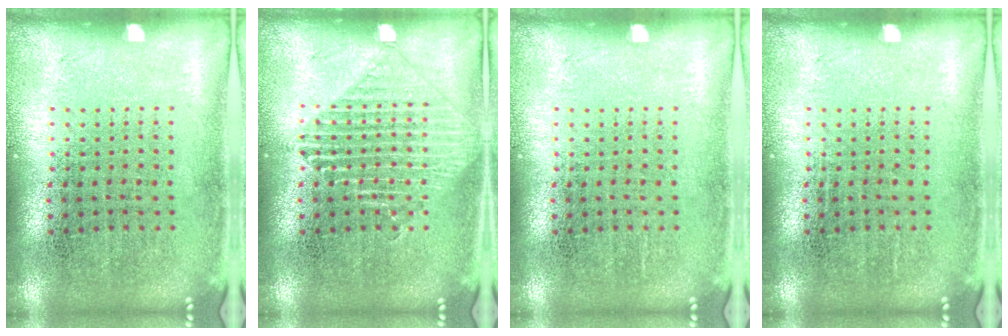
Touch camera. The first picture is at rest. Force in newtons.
{"total": 2.2, "press": 2.1, "slide": 0.4}
{"total": 0.0}
{"total": 0.0}